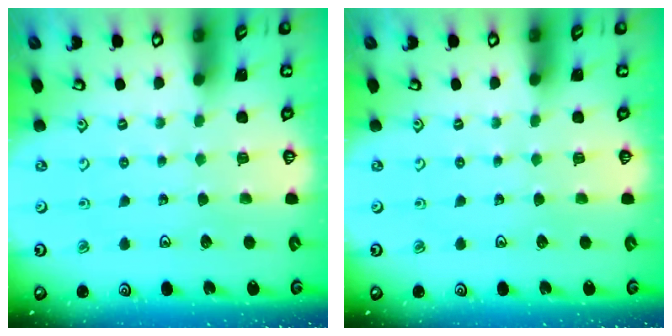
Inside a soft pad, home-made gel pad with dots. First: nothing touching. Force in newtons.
{"total": 0.0}